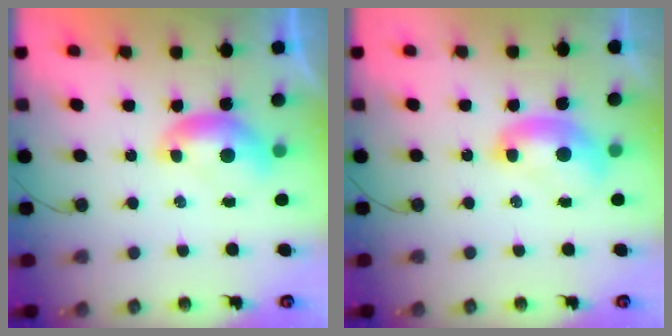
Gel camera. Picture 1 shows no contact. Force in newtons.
{"total": 2.2, "press": 2.2, "slide": 0.1}